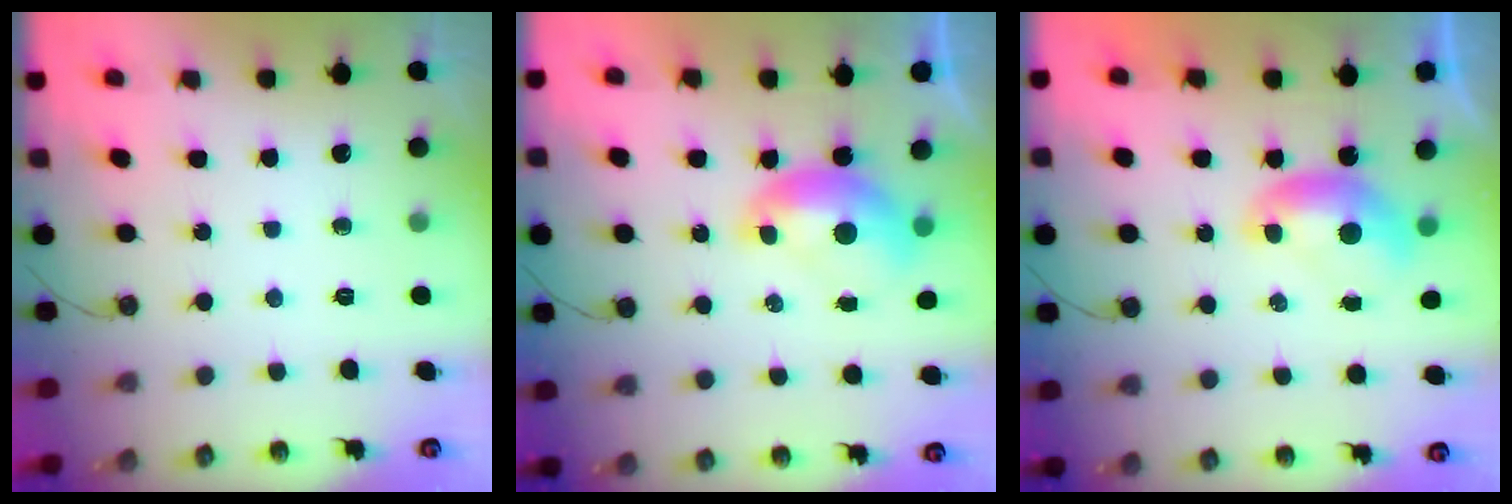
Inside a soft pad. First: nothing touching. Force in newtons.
{"total": 1.5, "press": 1.4, "slide": 0.4}
{"total": 0.0}